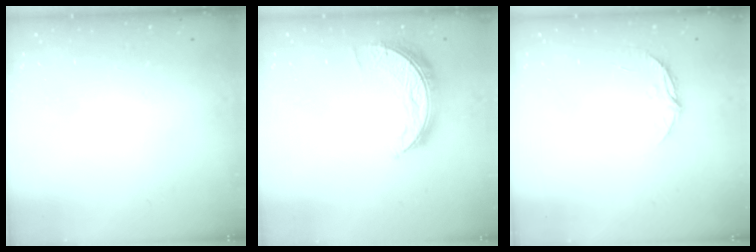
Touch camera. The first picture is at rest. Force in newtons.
{"total": 8.4, "press": 8.4, "slide": 0.2}
{"total": 5.3, "press": 5.3, "slide": 0.5}